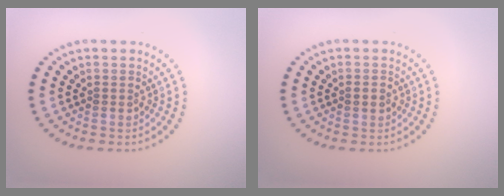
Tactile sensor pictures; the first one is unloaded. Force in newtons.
{"total": 0.9, "press": 0.9, "slide": 0.1}